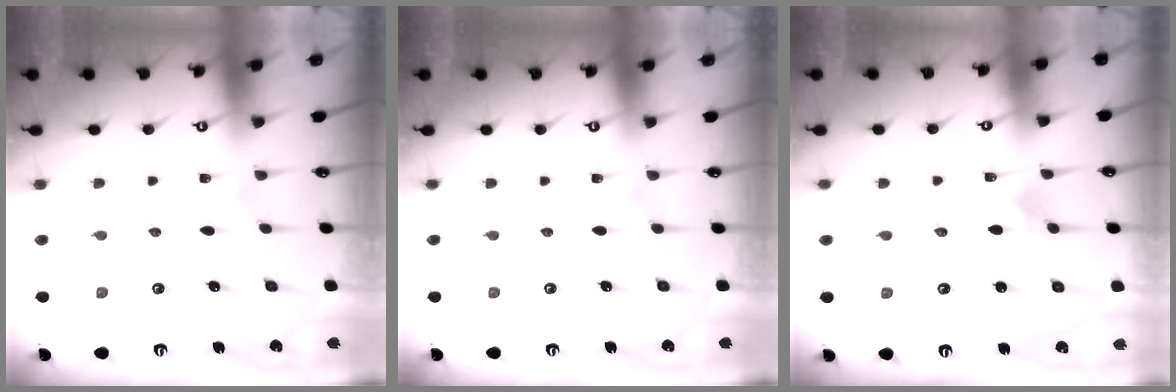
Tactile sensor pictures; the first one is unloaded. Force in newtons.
{"total": 0.0}
{"total": 2.7, "press": 2.7, "slide": 0.1}